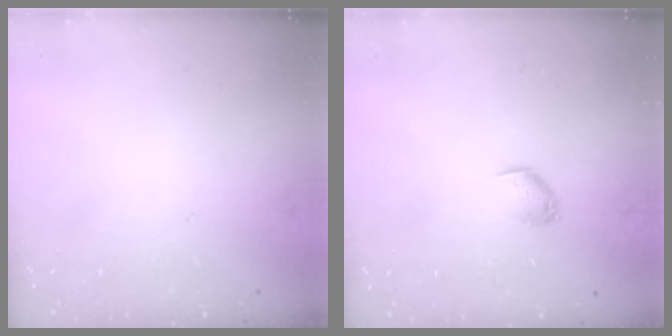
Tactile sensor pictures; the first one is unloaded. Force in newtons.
{"total": 5.3, "press": 5.2, "slide": 0.9}